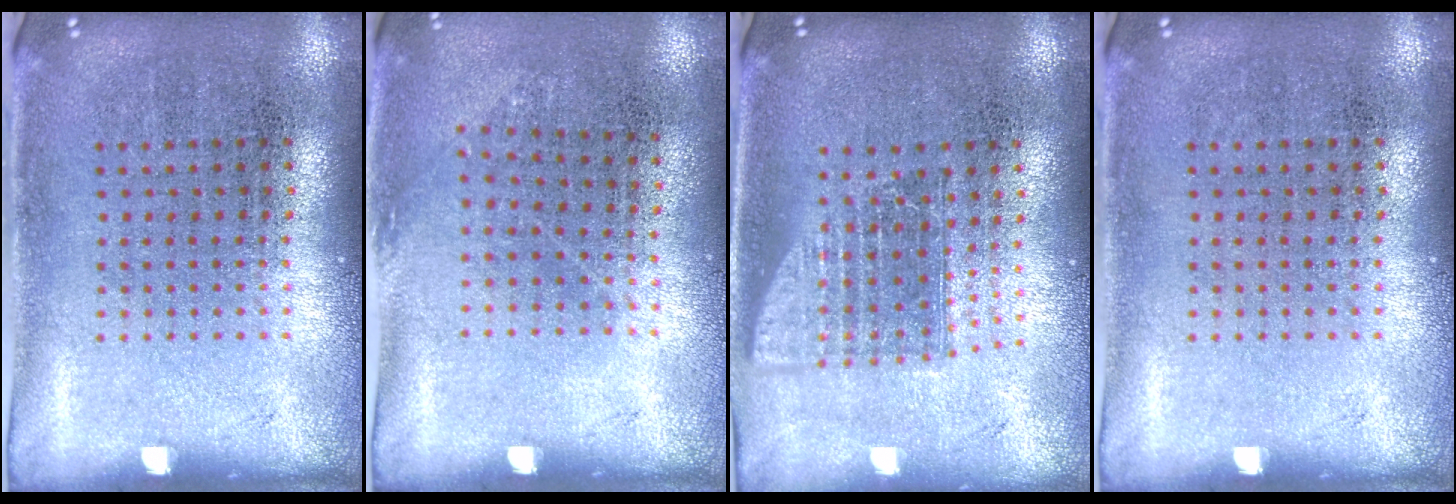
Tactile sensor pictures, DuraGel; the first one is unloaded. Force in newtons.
{"total": 0.7, "press": 0.5, "slide": 0.4}
{"total": 1.6, "press": 1.2, "slide": 0.9}
{"total": 0.0}